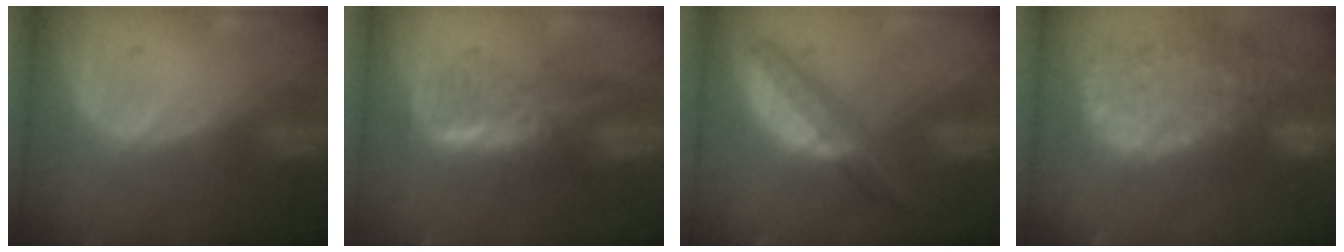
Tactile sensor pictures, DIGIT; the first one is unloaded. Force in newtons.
{"total": 5.9, "press": 5.7, "slide": 1.7}
{"total": 6.5, "press": 5.7, "slide": 3.1}
{"total": 14.4, "press": 11.7, "slide": 8.3}